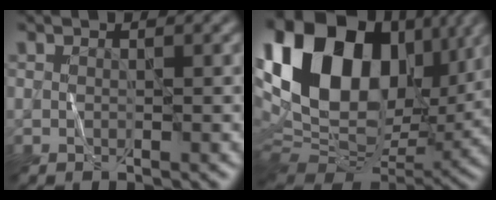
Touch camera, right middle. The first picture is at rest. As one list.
[{"total": 19.9, "force": [6.5, 13.1, 13.5], "torque": [-0.276, 0.032, 0.119]}]